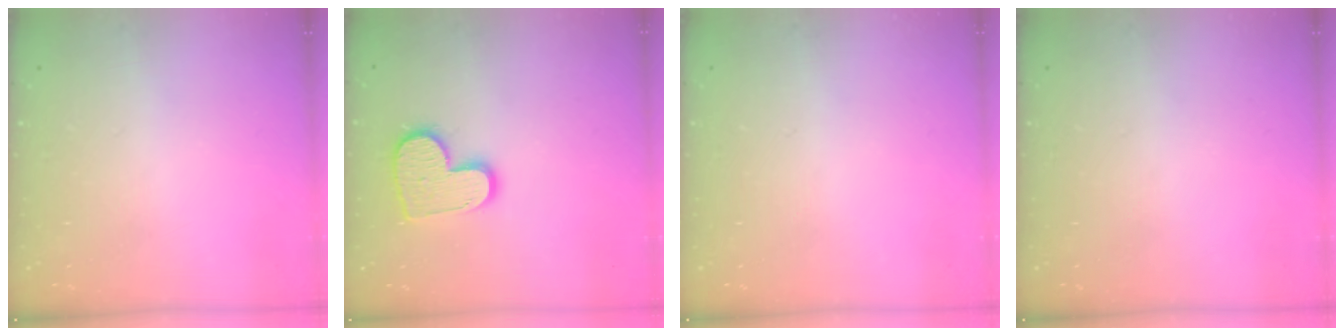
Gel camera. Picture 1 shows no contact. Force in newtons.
{"total": 13.0, "press": 13.0, "slide": 1.0}
{"total": 0.0}
{"total": 0.0}